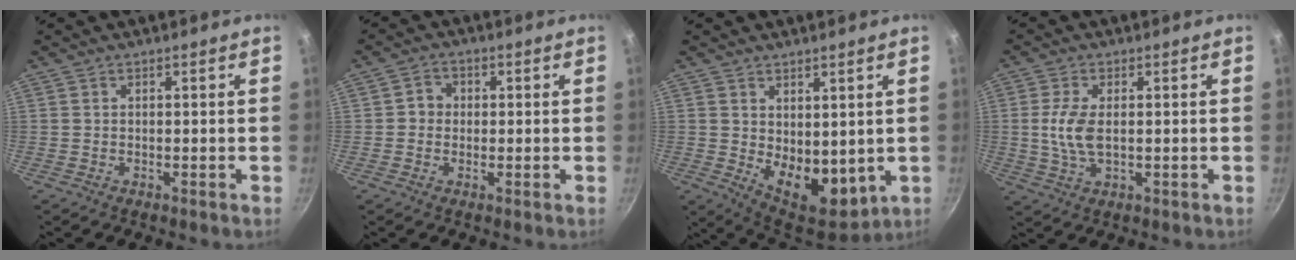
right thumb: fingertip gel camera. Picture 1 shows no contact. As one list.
[{"total": 3.3, "force": [0.0, 3.0, 1.3], "torque": [-0.002, 0.008, -0.008]}, {"total": 11.1, "force": [0.8, 6.9, 8.7], "torque": [-0.096, -0.035, 0.032]}, {"total": 6.4, "force": [0.2, 3.3, 5.5], "torque": [-0.118, -0.001, 0.001]}]